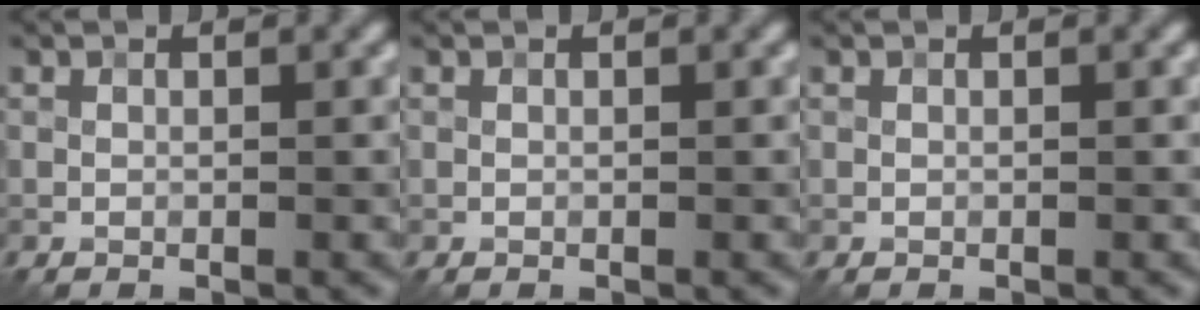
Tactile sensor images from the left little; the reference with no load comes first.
{"total": 0.0}
{"total": 0.0}